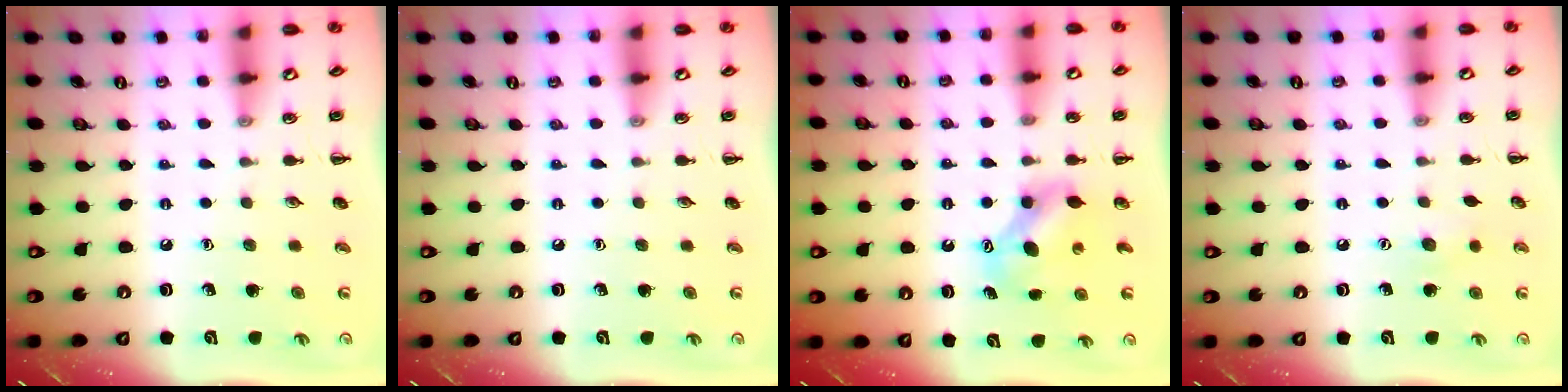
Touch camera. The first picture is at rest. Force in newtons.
{"total": 0.0}
{"total": 7.1, "press": 7.1, "slide": 0.4}
{"total": 5.7, "press": 5.6, "slide": 1.4}